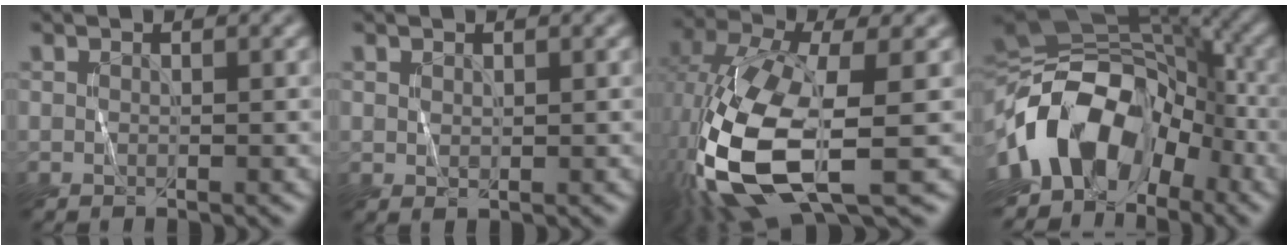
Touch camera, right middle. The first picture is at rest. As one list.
[{"total": 0.7, "force": [0.4, 0.4, 0.4], "torque": [-0.009, -0.002, 0.010]}, {"total": 12.6, "force": [-2.9, 5.6, 10.9], "torque": [-0.256, -0.018, -0.055]}, {"total": 13.8, "force": [-5.6, 8.9, 8.9], "torque": [-0.150, 0.014, -0.114]}]